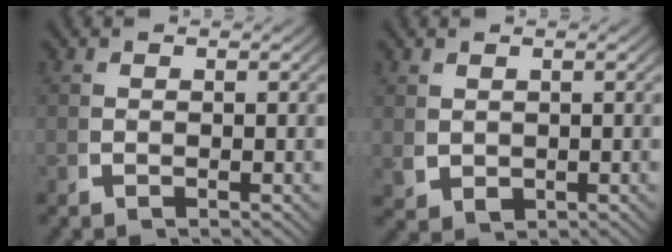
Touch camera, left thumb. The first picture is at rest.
{"total": 1.9, "force": [0.3, 1.6, 0.9], "torque": [-0.021, -0.014, 0.022]}